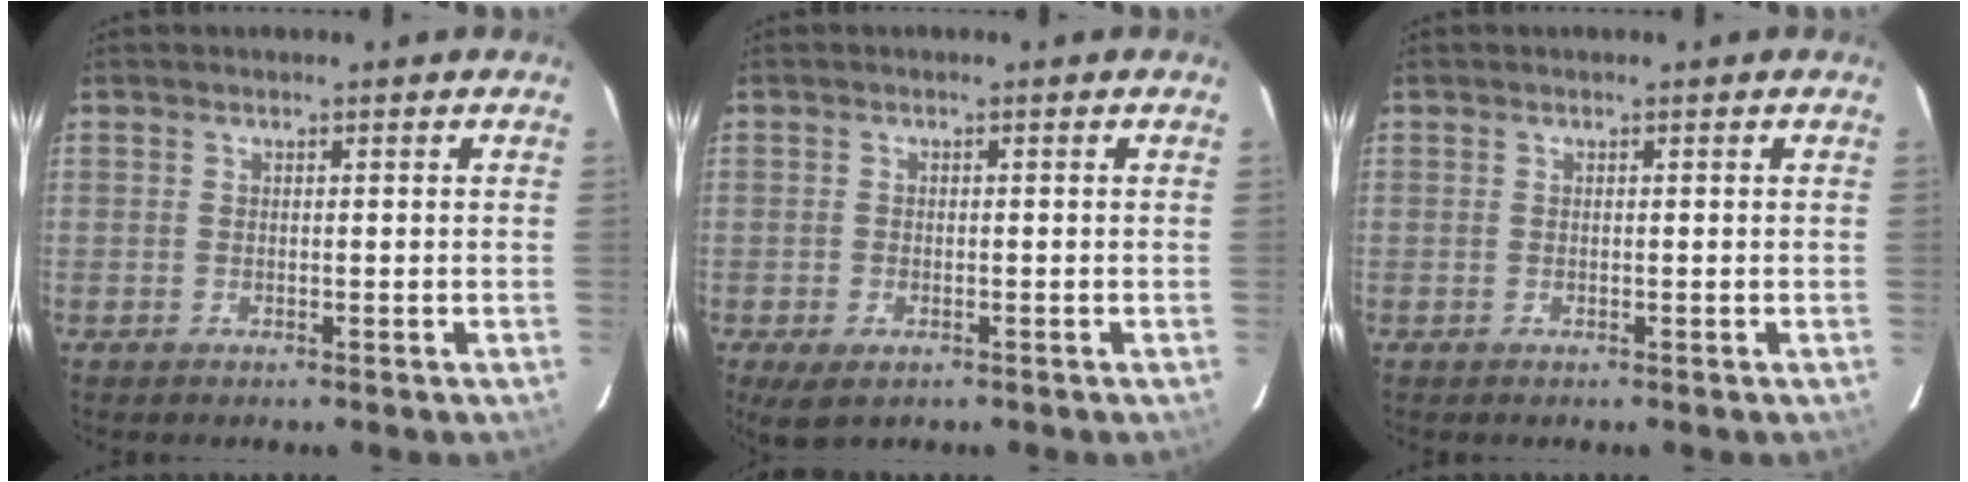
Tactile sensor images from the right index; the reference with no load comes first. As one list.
[{"total": 3.6, "force": [-2.0, 2.0, 2.3], "torque": [-0.051, -0.014, -0.032]}, {"total": 0.0}]